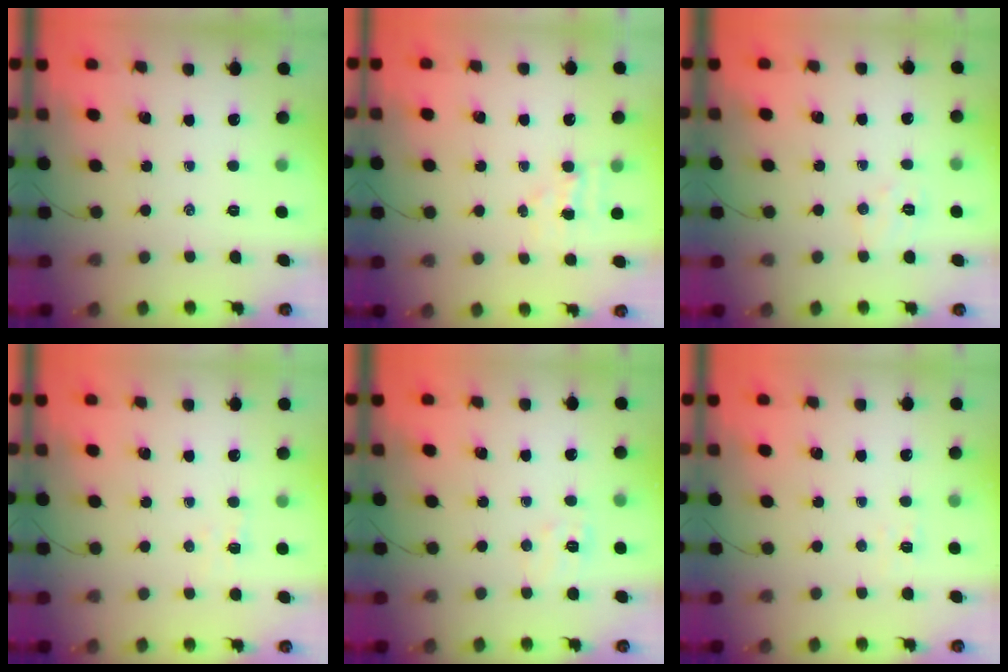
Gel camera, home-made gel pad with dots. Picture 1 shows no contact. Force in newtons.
{"total": 3.4, "press": 3.2, "slide": 1.0}
{"total": 5.2, "press": 5.1, "slide": 1.1}
{"total": 3.0, "press": 2.9, "slide": 0.9}
{"total": 5.4, "press": 5.3, "slide": 1.1}
{"total": 2.8, "press": 2.7, "slide": 0.8}